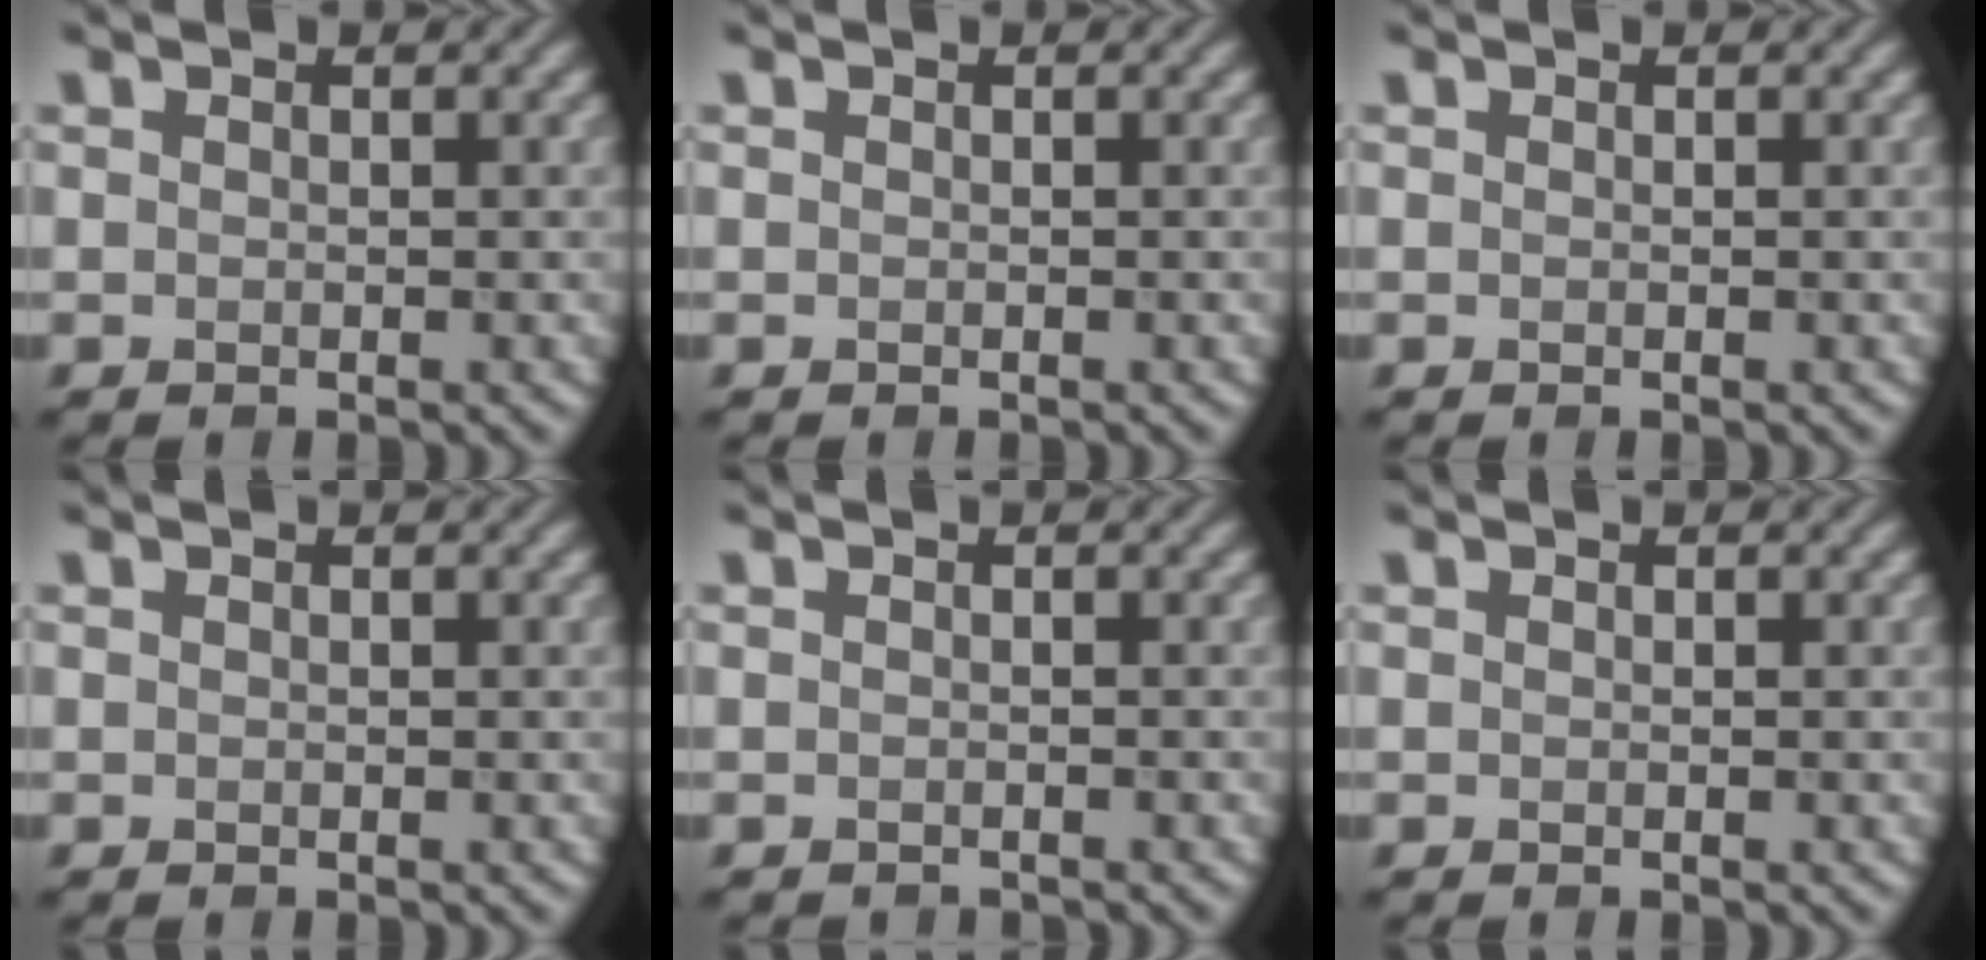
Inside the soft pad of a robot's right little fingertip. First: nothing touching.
{"total": 0.0}
{"total": 0.0}
{"total": 0.0}
{"total": 0.9, "force": [-0.9, 0.0, 0.0], "torque": [0.001, -0.005, -0.016]}
{"total": 0.0}